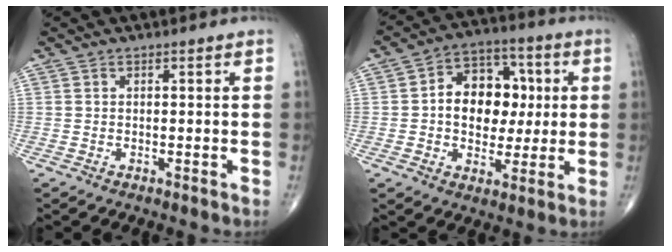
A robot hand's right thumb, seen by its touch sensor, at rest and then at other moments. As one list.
[{"total": 13.7, "force": [1.0, 10.0, 9.2], "torque": [-0.092, 0.021, 0.013]}]